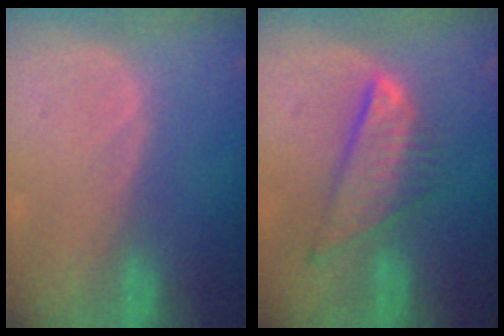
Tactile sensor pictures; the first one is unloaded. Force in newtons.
{"total": 8.3, "press": 7.1, "slide": 4.3}